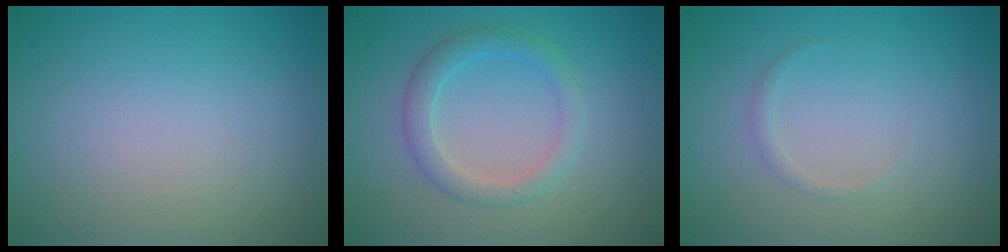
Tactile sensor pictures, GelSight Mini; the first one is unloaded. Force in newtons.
{"total": 2.5, "press": 2.5, "slide": 0.1}
{"total": 0.6, "press": 0.6, "slide": 0.0}